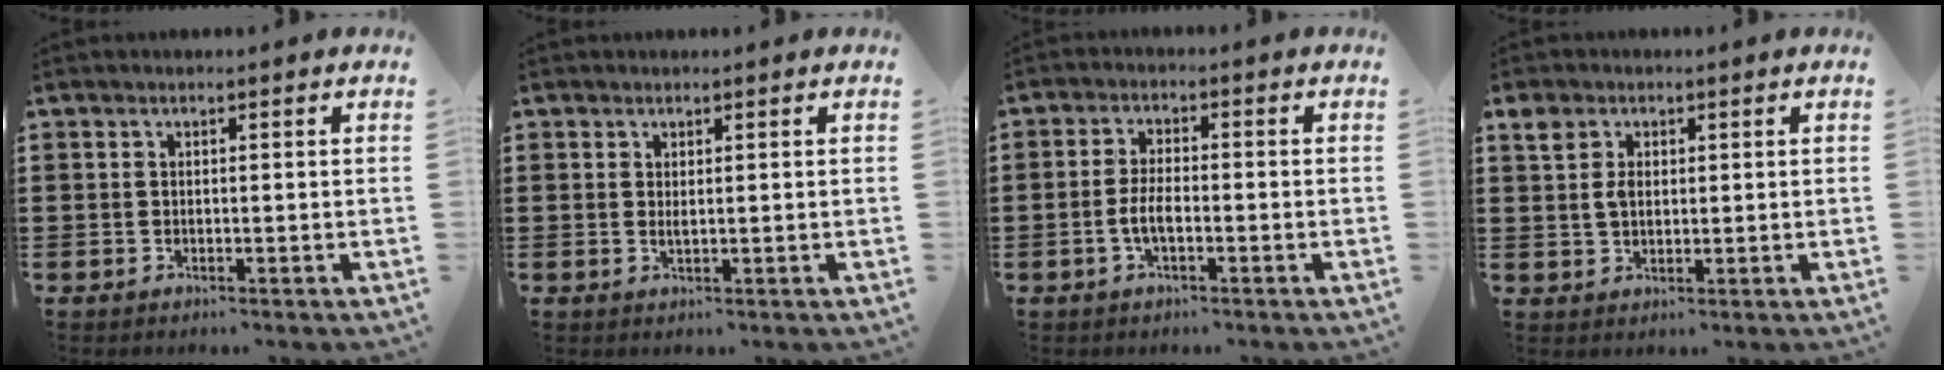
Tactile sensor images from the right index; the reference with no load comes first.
{"total": 0.9, "force": [0.3, 0.1, 0.8], "torque": [-0.016, 0.000, 0.006]}
{"total": 3.8, "force": [-1.2, 1.2, 3.3], "torque": [-0.080, -0.002, -0.029]}
{"total": 3.4, "force": [1.2, 2.5, 2.1], "torque": [-0.052, 0.011, 0.020]}